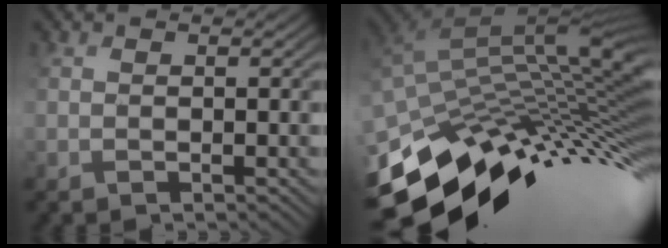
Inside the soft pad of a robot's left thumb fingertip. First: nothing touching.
{"total": 13.5, "force": [-6.3, 5.9, 10.3], "torque": [-0.203, 0.005, -0.097]}